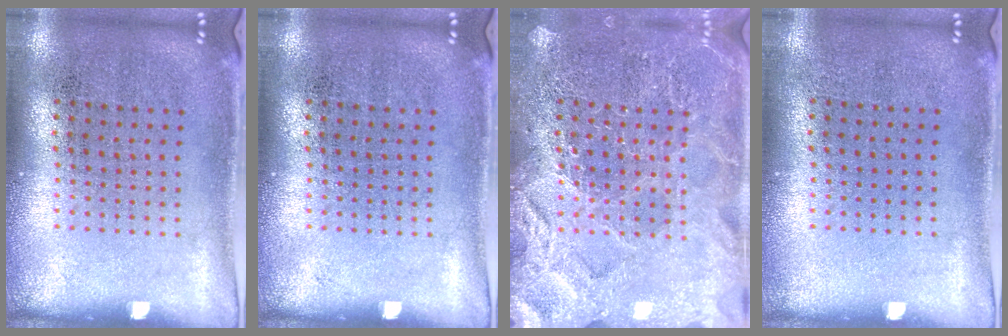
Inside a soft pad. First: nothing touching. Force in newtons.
{"total": 0.0}
{"total": 3.6, "press": 3.6, "slide": 0.6}
{"total": 0.0}